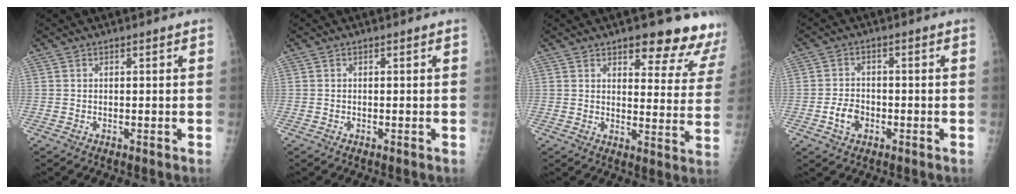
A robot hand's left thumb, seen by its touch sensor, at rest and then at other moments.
{"total": 0.0}
{"total": 15.5, "force": [11.8, 5.2, 8.6], "torque": [-0.059, -0.070, 0.132]}
{"total": 4.2, "force": [-1.6, 3.1, 2.4], "torque": [-0.033, 0.012, -0.029]}